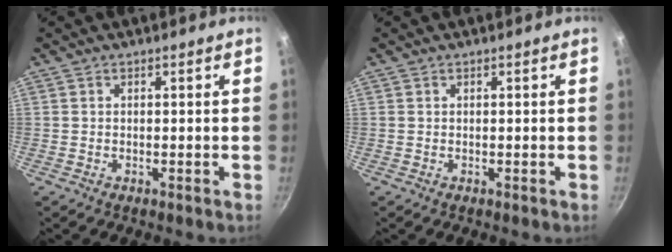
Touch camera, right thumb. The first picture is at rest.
{"total": 0.0}